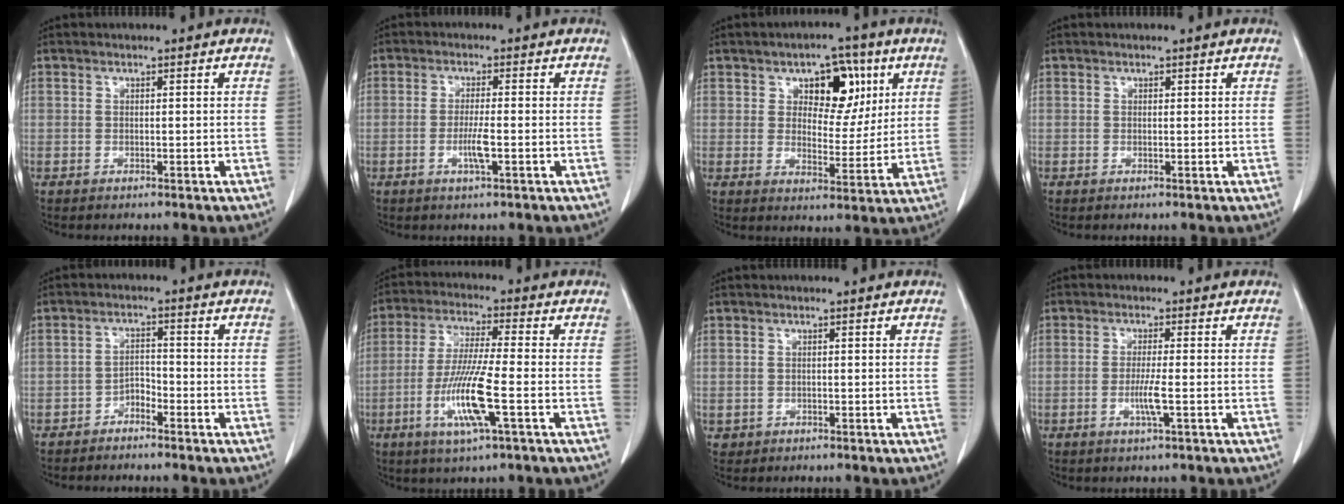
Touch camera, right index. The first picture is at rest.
{"total": 3.5, "force": [-1.1, 0.1, 3.3], "torque": [-0.066, -0.005, -0.020]}
{"total": 9.3, "force": [3.9, 5.2, 6.6], "torque": [-0.084, 0.017, 0.061]}
{"total": 0.0}
{"total": 2.5, "force": [-2.0, 1.0, 1.1], "torque": [-0.015, 0.006, -0.037]}
{"total": 10.7, "force": [-3.4, 0.2, 10.2], "torque": [-0.207, -0.015, -0.069]}
{"total": 1.1, "force": [-0.3, 1.1, 0.0], "torque": [0.002, 0.006, -0.003]}
{"total": 3.3, "force": [-0.9, -0.3, 3.2], "torque": [-0.064, -0.007, -0.018]}